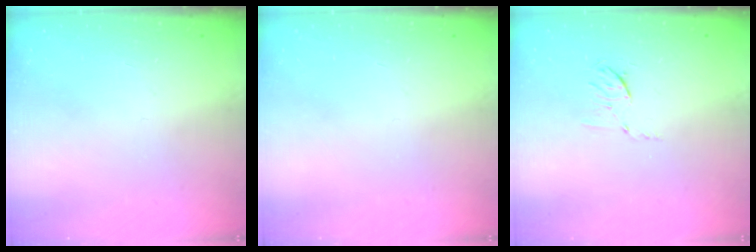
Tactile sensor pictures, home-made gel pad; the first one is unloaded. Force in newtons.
{"total": 0.0}
{"total": 4.2, "press": 3.9, "slide": 1.6}